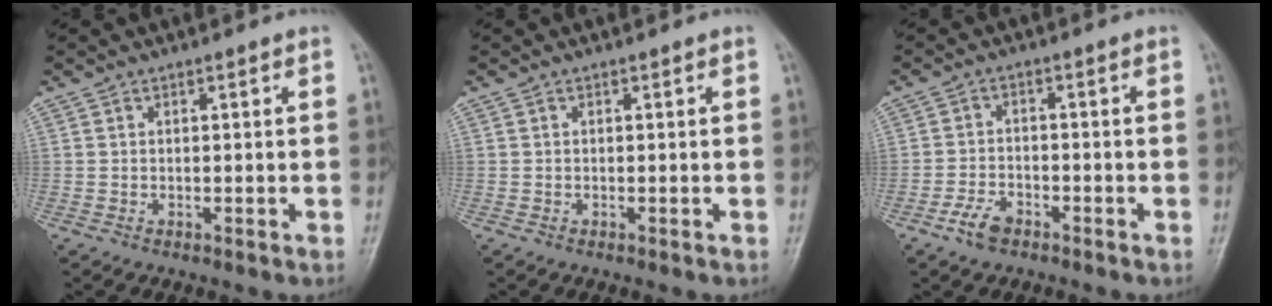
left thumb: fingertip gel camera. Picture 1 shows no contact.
{"total": 0.0}
{"total": 4.1, "force": [-2.7, 2.2, 2.2], "torque": [-0.043, 0.014, -0.051]}